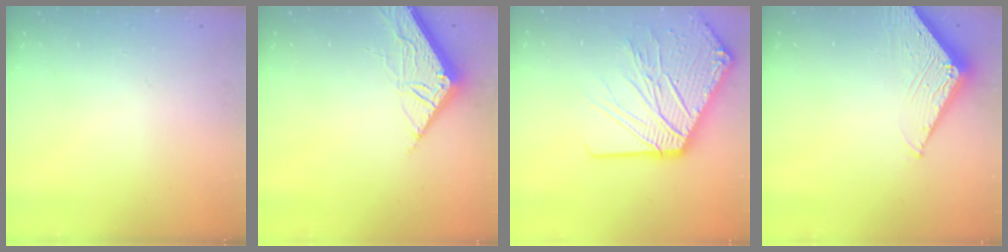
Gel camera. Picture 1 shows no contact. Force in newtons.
{"total": 6.8, "press": 6.8, "slide": 0.7}
{"total": 23.5, "press": 23.2, "slide": 3.9}
{"total": 6.5, "press": 6.5, "slide": 0.4}